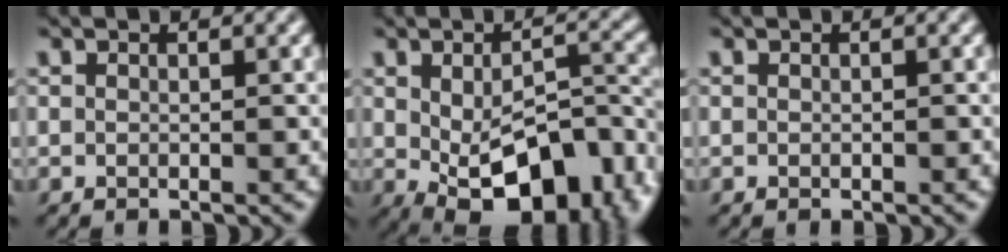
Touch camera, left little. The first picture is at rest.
{"total": 11.1, "force": [-4.0, 5.6, 8.7], "torque": [-0.144, -0.024, -0.045]}
{"total": 0.0}